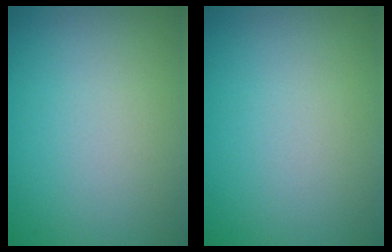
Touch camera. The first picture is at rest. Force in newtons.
{"total": 0.0}